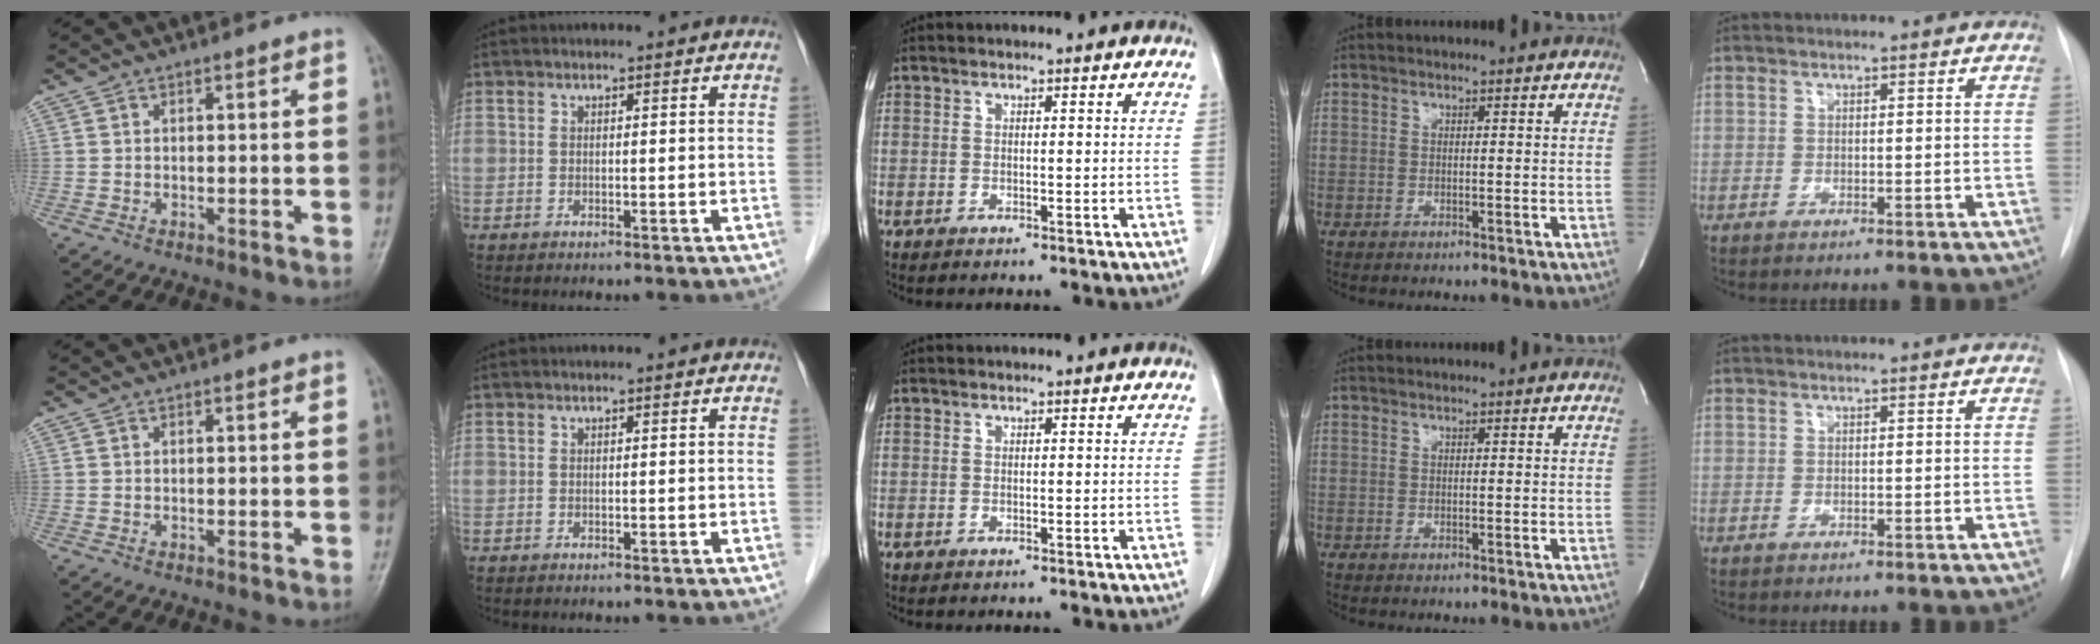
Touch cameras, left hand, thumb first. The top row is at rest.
{}